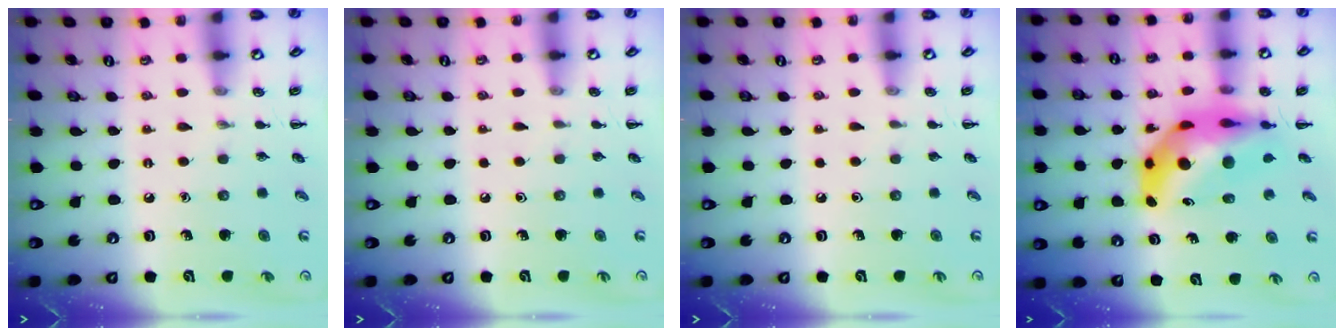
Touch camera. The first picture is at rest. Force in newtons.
{"total": 0.0}
{"total": 0.0}
{"total": 11.0, "press": 10.4, "slide": 3.4}